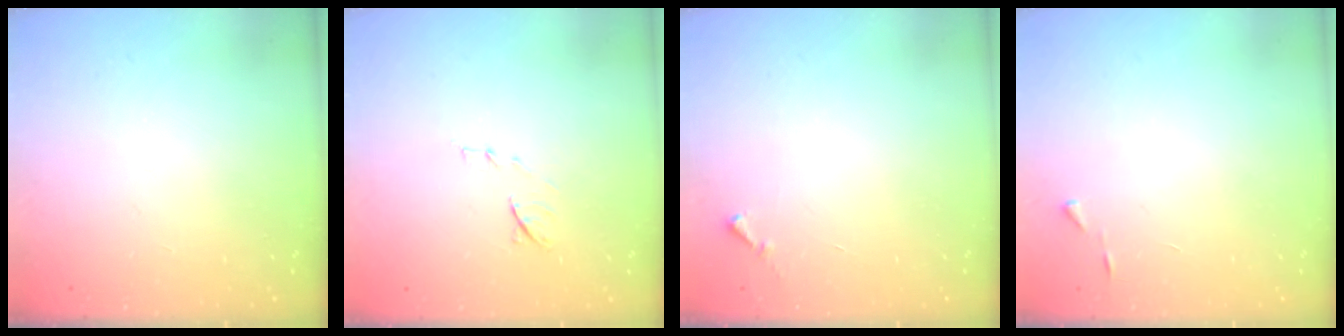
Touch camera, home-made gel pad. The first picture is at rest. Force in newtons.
{"total": 7.9, "press": 7.9, "slide": 0.7}
{"total": 4.4, "press": 4.4, "slide": 0.3}
{"total": 2.7, "press": 2.7, "slide": 0.3}